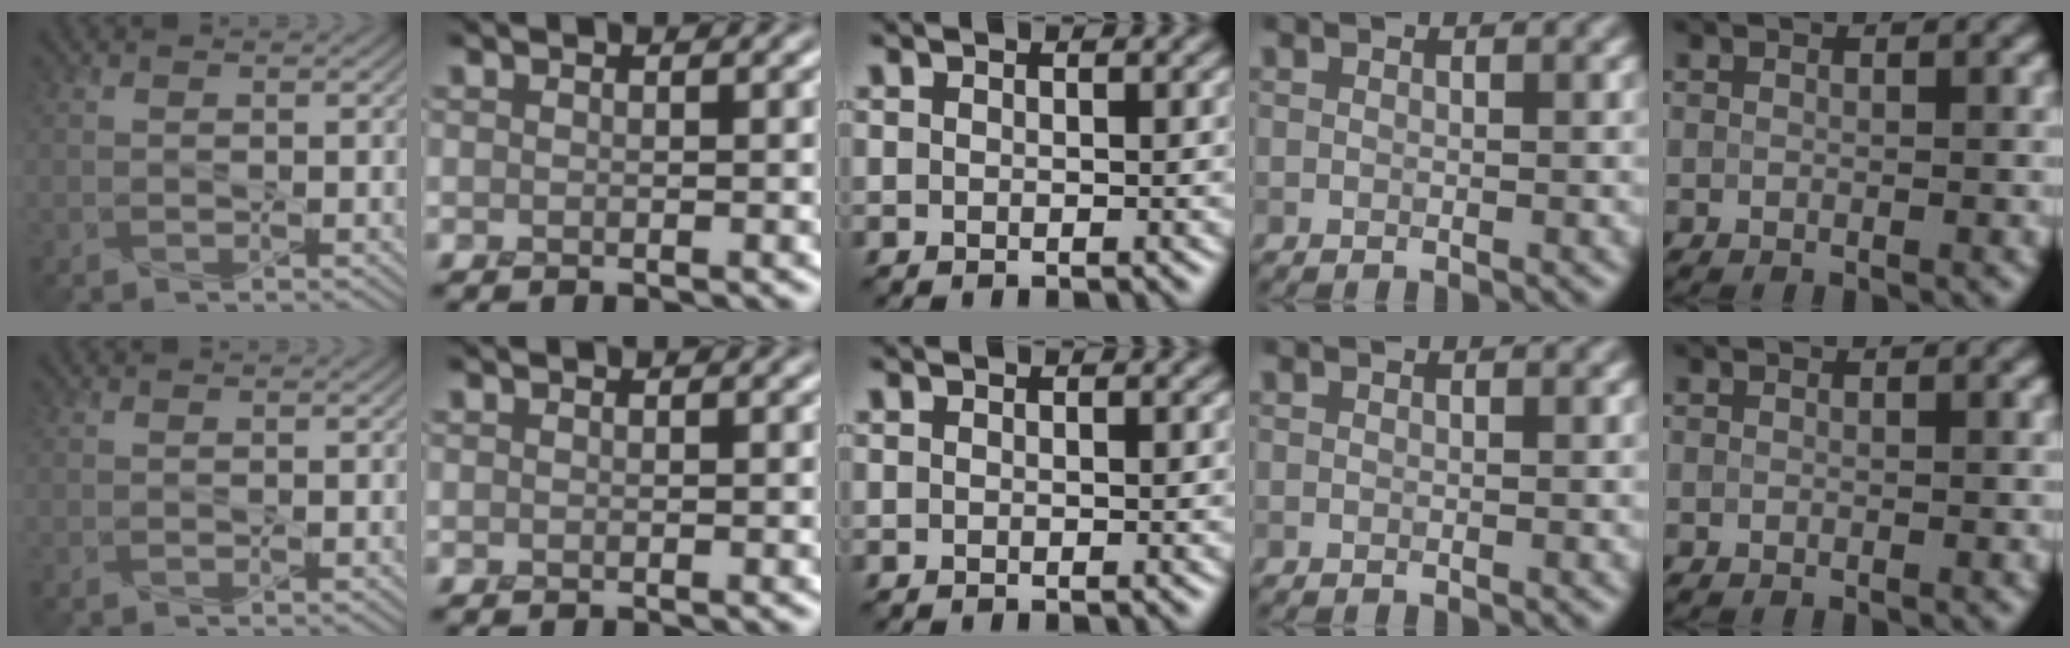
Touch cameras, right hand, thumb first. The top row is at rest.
{}